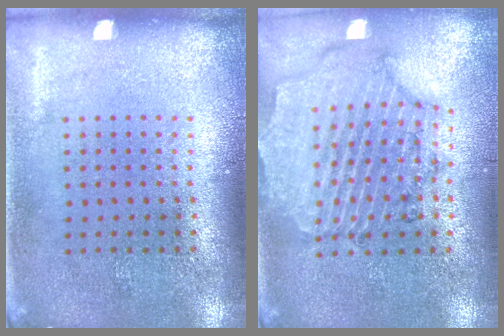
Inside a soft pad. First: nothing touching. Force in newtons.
{"total": 1.6, "press": 1.6, "slide": 0.3}